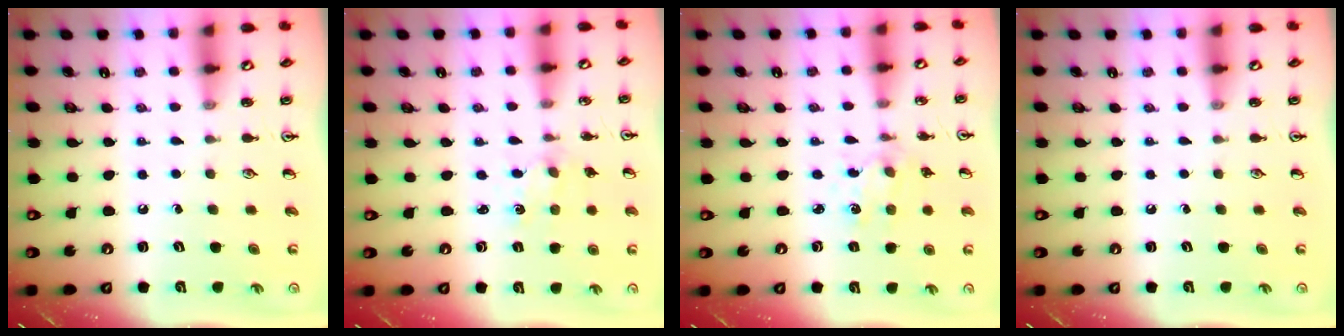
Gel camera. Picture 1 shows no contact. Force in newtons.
{"total": 1.9, "press": 1.9, "slide": 0.3}
{"total": 2.0, "press": 2.0, "slide": 0.3}
{"total": 0.0}